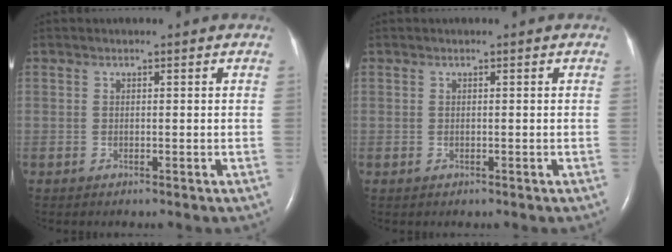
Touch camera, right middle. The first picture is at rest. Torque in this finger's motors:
{"motor_torque": [0.17, -0.13, -0.09, -0.01]}